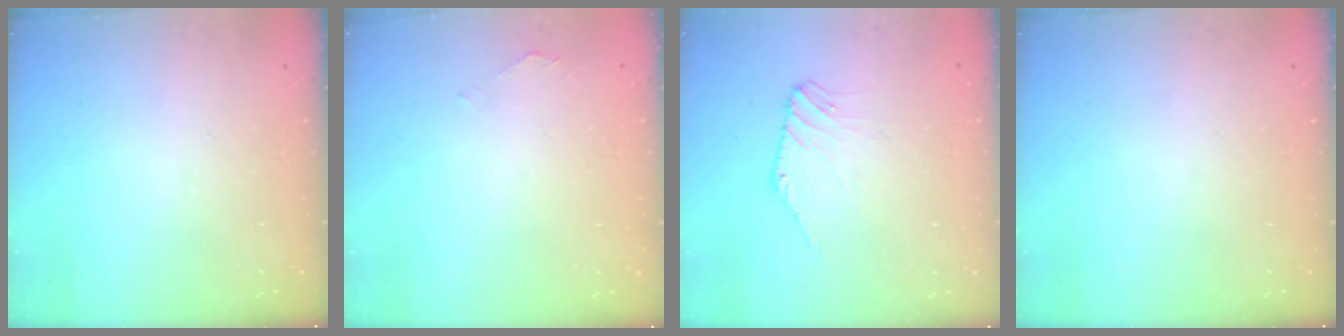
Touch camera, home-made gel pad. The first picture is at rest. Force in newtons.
{"total": 1.0, "press": 1.0, "slide": 0.2}
{"total": 2.0, "press": 2.0, "slide": 0.5}
{"total": 0.0}